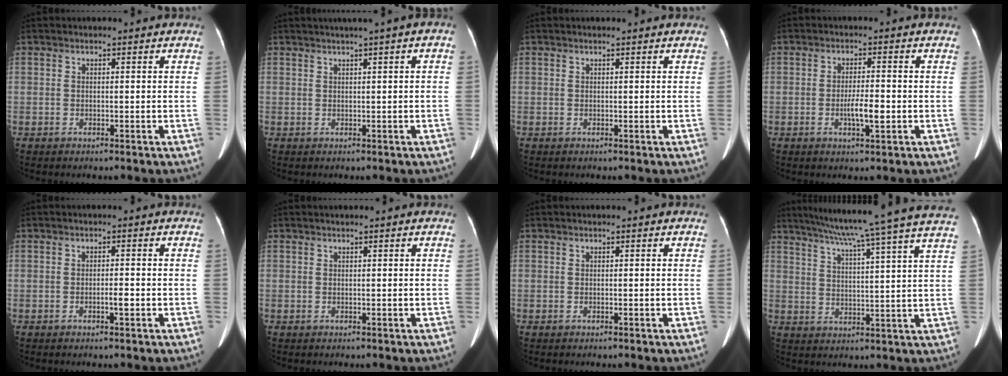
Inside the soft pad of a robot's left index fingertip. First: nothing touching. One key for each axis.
{"total": 2.8, "fx": 1.0, "fy": -0.1, "fz": 2.6, "tx": -0.040, "ty": 0.013, "tz": 0.018}
{"total": 0.6, "fx": 0.6, "fy": -0.1, "fz": 0.3, "tx": -0.007, "ty": 0.007, "tz": 0.013}
{"total": 3.9, "fx": -1.0, "fy": 0.6, "fz": 3.7, "tx": -0.067, "ty": -0.002, "tz": -0.017}
{"total": 1.5, "fx": -0.7, "fy": 0.2, "fz": 1.4, "tx": -0.023, "ty": 0.000, "tz": -0.012}
{"total": 0.5, "fx": 0.4, "fy": -0.1, "fz": 0.3, "tx": -0.005, "ty": 0.005, "tz": 0.012}
{"total": 0.0}
{"total": 22.2, "fx": 18.7, "fy": -2.1, "fz": 11.9, "tx": -0.198, "ty": -0.023, "tz": 0.242}